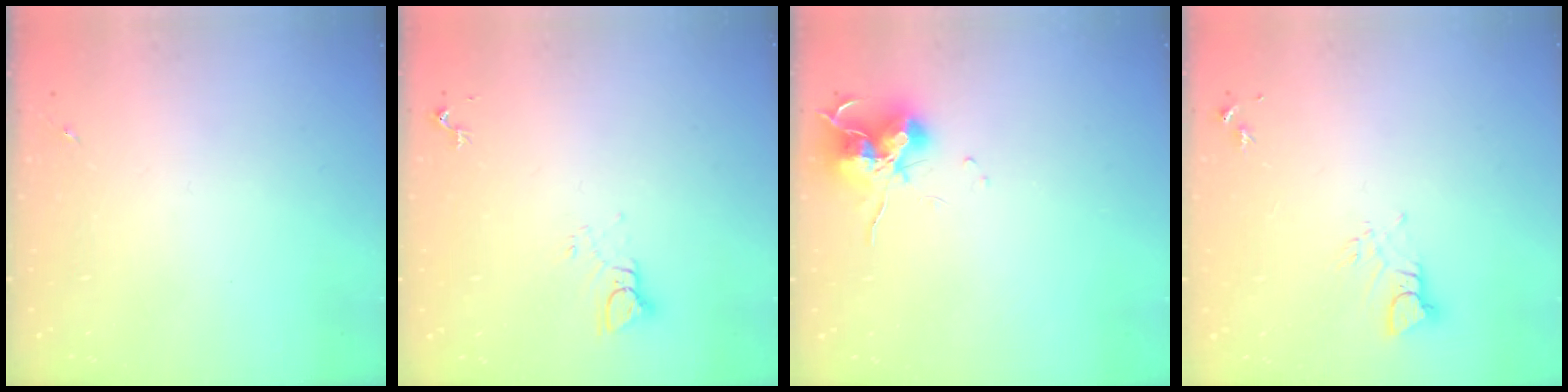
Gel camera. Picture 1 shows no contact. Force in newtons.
{"total": 4.4, "press": 4.4, "slide": 0.3}
{"total": 12.2, "press": 12.1, "slide": 1.3}
{"total": 3.4, "press": 3.4, "slide": 0.3}